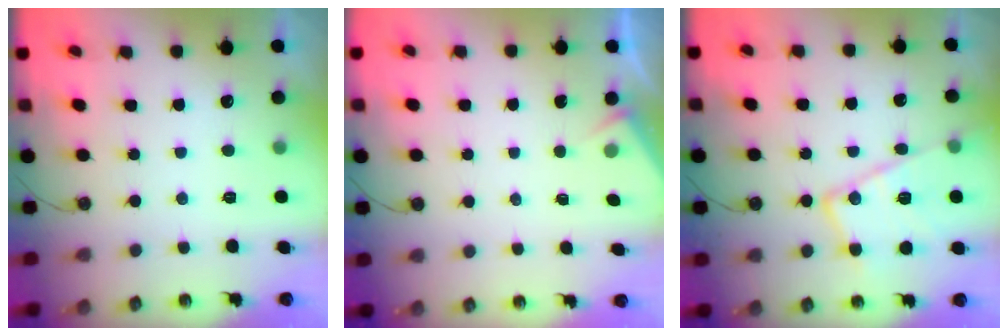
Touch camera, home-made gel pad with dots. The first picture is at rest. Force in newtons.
{"total": 2.9, "press": 2.9, "slide": 0.4}
{"total": 16.9, "press": 16.9, "slide": 1.4}